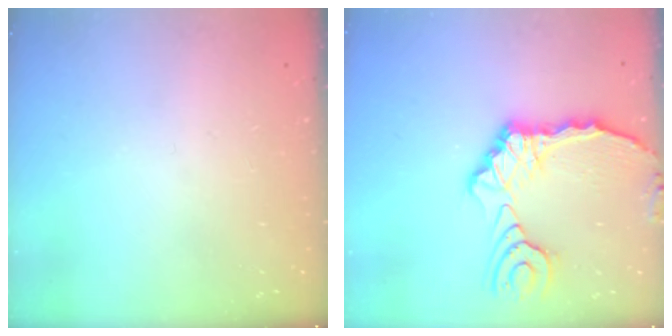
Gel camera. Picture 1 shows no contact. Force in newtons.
{"total": 12.5, "press": 12.4, "slide": 1.9}